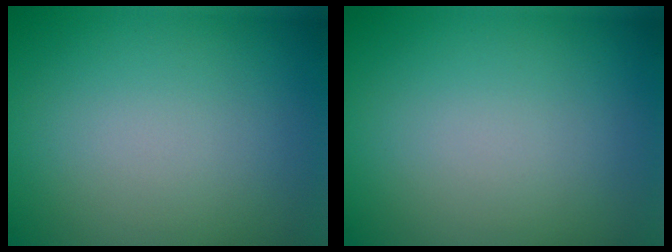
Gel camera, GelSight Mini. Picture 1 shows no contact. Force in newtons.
{"total": 0.0}